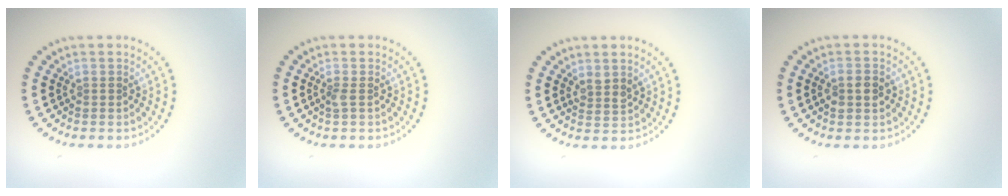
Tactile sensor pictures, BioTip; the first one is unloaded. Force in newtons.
{"total": 0.7, "press": 0.5, "slide": 0.4}
{"total": 1.4, "press": 1.1, "slide": 0.8}
{"total": 1.8, "press": 1.8, "slide": 0.2}